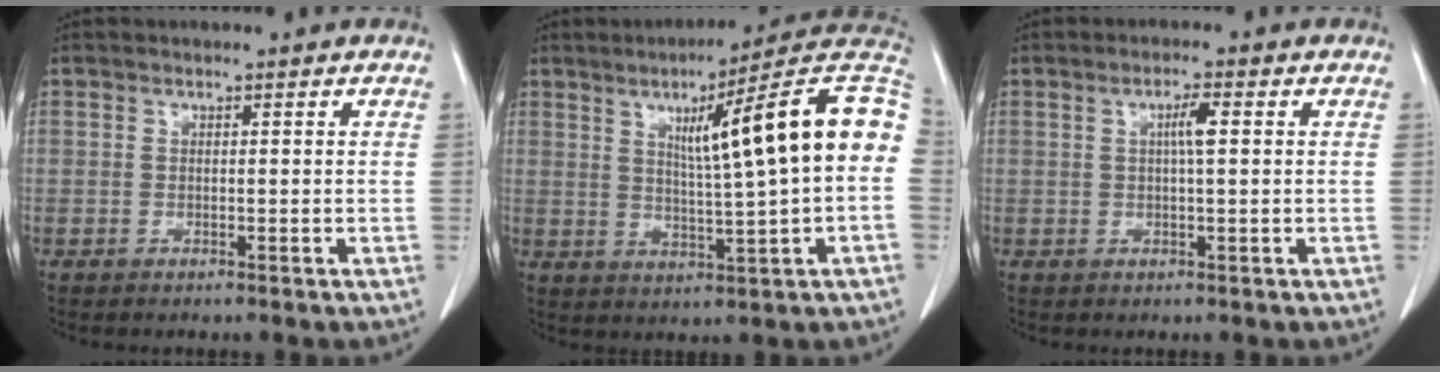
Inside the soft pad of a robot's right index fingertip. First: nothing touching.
{"total": 17.8, "force": [3.0, 0.0, 17.5], "torque": [-0.237, 0.028, 0.035]}
{"total": 2.9, "force": [0.6, 0.1, 2.8], "torque": [-0.050, 0.002, 0.009]}